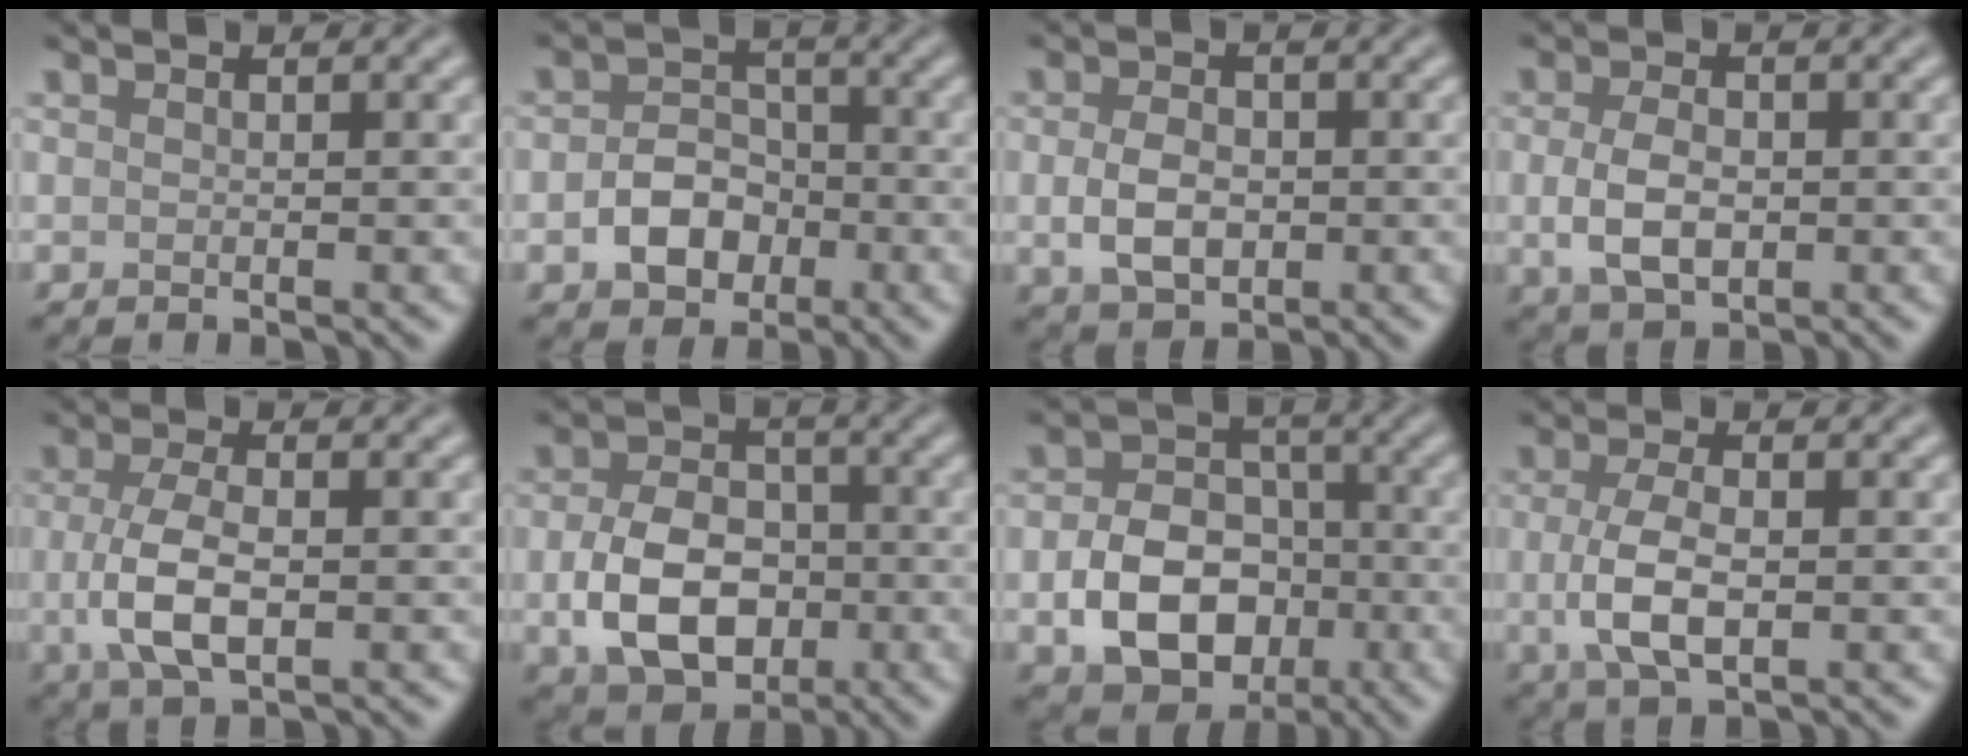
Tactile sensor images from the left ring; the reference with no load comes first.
{"total": 4.4, "force": [-1.5, 3.3, 2.4], "torque": [-0.036, 0.002, -0.026]}
{"total": 3.8, "force": [-0.5, 2.6, 2.7], "torque": [-0.053, -0.001, -0.010]}
{"total": 4.1, "force": [-0.4, 2.6, 3.1], "torque": [-0.067, -0.003, -0.007]}
{"total": 4.9, "force": [-0.5, 2.1, 4.4], "torque": [-0.104, -0.004, -0.012]}
{"total": 7.6, "force": [-1.6, 5.4, 5.1], "torque": [-0.107, -0.007, -0.029]}
{"total": 8.0, "force": [-2.3, 5.9, 4.8], "torque": [-0.082, -0.005, -0.038]}
{"total": 4.4, "force": [-0.3, 1.9, 4.0], "torque": [-0.095, -0.003, -0.009]}